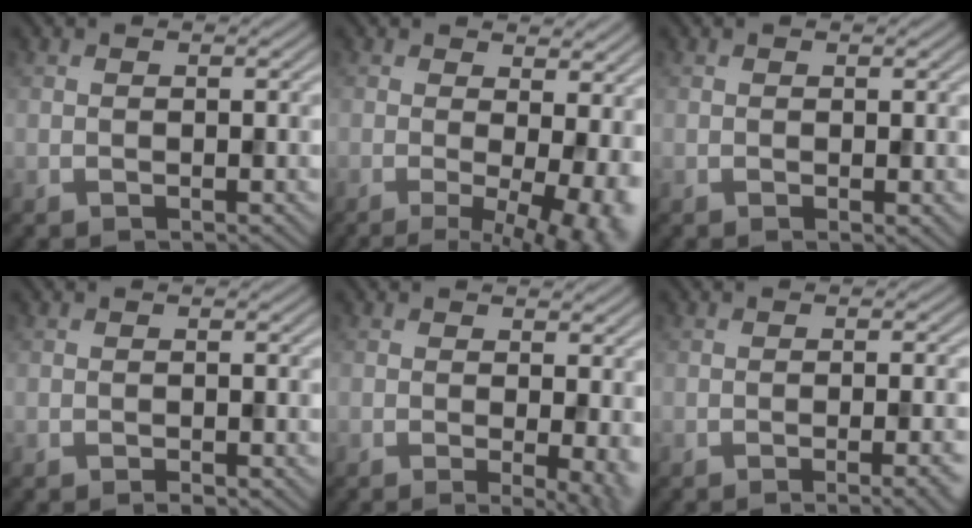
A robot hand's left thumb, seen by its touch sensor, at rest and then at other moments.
{"total": 10.4, "force": [-1.2, 3.4, 9.8], "torque": [-0.124, -0.002, -0.008]}
{"total": 0.5, "force": [0.2, 0.1, 0.5], "torque": [-0.004, -0.002, 0.003]}
{"total": 0.6, "force": [-0.5, 0.1, 0.3], "torque": [-0.004, 0.000, -0.007]}
{"total": 4.7, "force": [-0.5, 1.2, 4.5], "torque": [-0.062, -0.008, -0.008]}
{"total": 4.1, "force": [-1.6, 0.9, 3.7], "torque": [-0.040, 0.005, -0.025]}